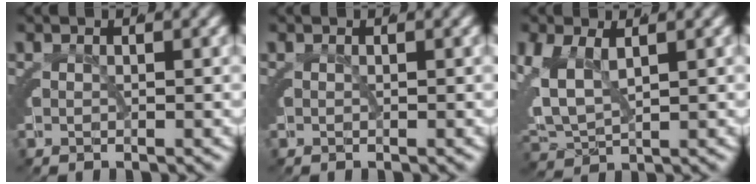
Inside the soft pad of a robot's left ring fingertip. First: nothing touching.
{"total": 0.0}
{"total": 7.1, "force": [-0.3, 6.0, 3.8], "torque": [-0.108, -0.027, 0.004]}